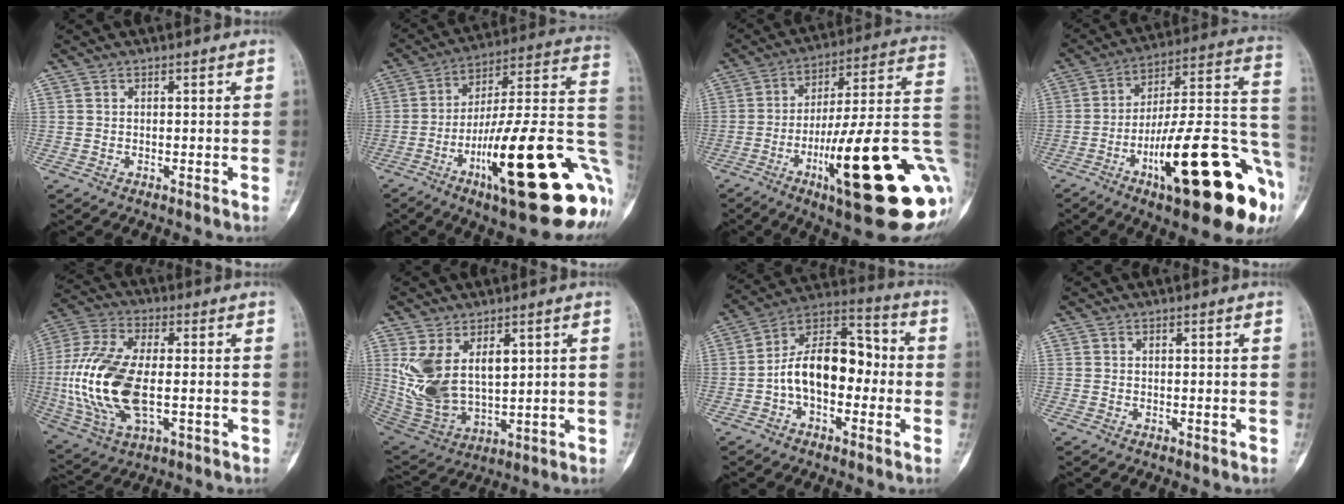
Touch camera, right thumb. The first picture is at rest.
{"total": 32.0, "force": [-9.6, 7.9, 29.4], "torque": [-0.347, 0.032, -0.142]}
{"total": 30.5, "force": [-8.6, 6.6, 28.5], "torque": [-0.341, 0.017, -0.125]}
{"total": 29.6, "force": [-11.4, 7.6, 26.2], "torque": [-0.315, 0.046, -0.167]}
{"total": 19.5, "force": [-1.8, 10.0, 16.7], "torque": [-0.368, 0.001, -0.028]}
{"total": 14.0, "force": [3.7, 8.6, 10.4], "torque": [-0.183, -0.019, 0.096]}
{"total": 15.3, "force": [-2.1, 9.2, 12.0], "torque": [-0.175, 0.051, -0.049]}
{"total": 0.0}